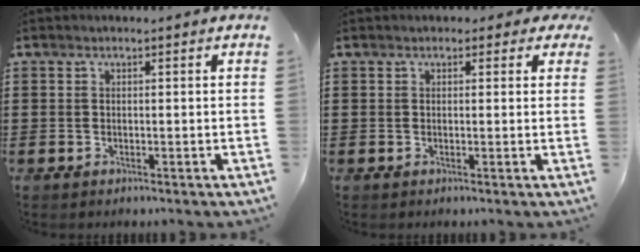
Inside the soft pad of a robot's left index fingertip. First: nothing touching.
{"total": 1.2, "force": [0.8, 0.9, 0.4], "torque": [-0.003, 0.005, 0.011]}